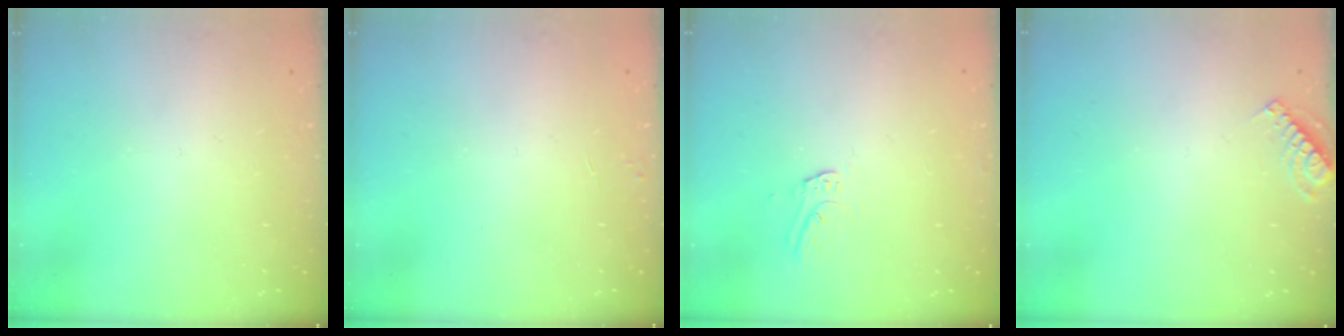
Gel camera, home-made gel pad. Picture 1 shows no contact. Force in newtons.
{"total": 2.9, "press": 2.9, "slide": 0.4}
{"total": 6.1, "press": 6.1, "slide": 0.6}
{"total": 6.6, "press": 6.6, "slide": 0.5}